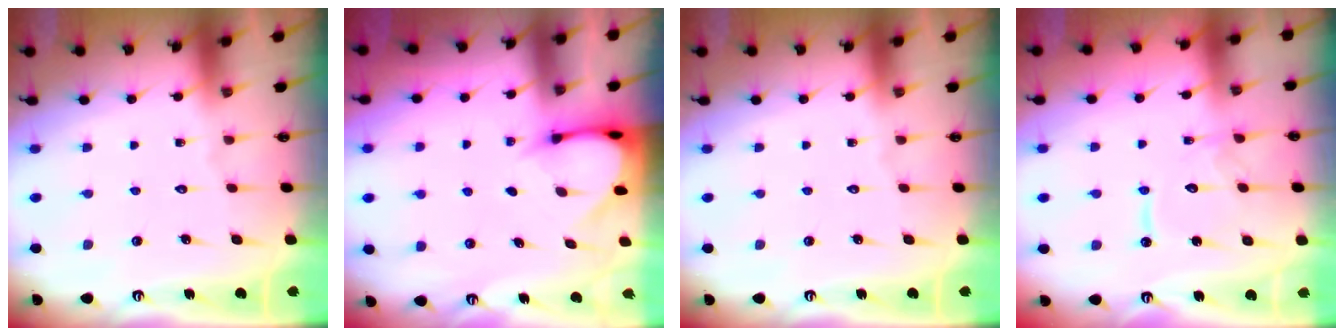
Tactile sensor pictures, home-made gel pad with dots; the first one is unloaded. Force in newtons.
{"total": 3.1, "press": 3.1, "slide": 0.2}
{"total": 0.0}
{"total": 10.9, "press": 10.9, "slide": 1.1}